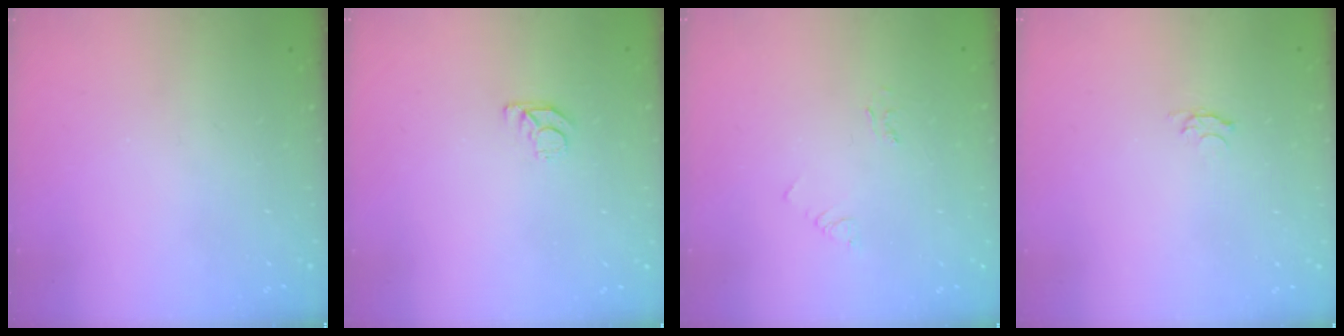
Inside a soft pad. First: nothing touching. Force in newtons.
{"total": 3.6, "press": 3.6, "slide": 0.4}
{"total": 3.9, "press": 3.9, "slide": 0.5}
{"total": 3.3, "press": 3.3, "slide": 0.5}